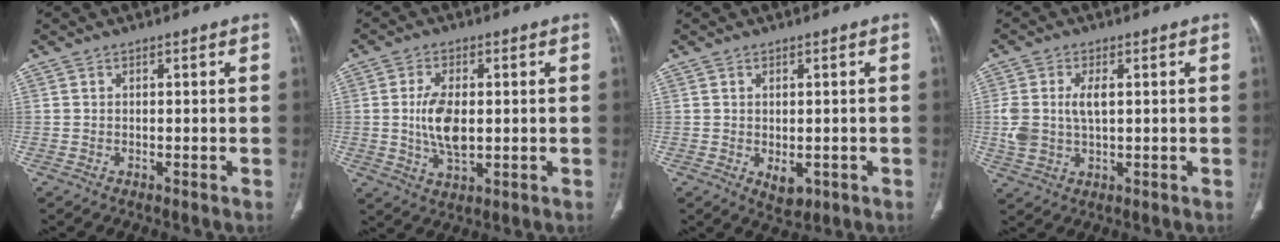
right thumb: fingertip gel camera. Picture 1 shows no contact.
{"total": 8.1, "force": [0.1, 4.2, 6.9], "torque": [-0.134, -0.006, 0.005]}
{"total": 3.7, "force": [-0.9, 2.3, 2.8], "torque": [-0.033, -0.003, 0.001]}
{"total": 6.8, "force": [0.8, 3.8, 5.6], "torque": [-0.125, 0.005, 0.021]}